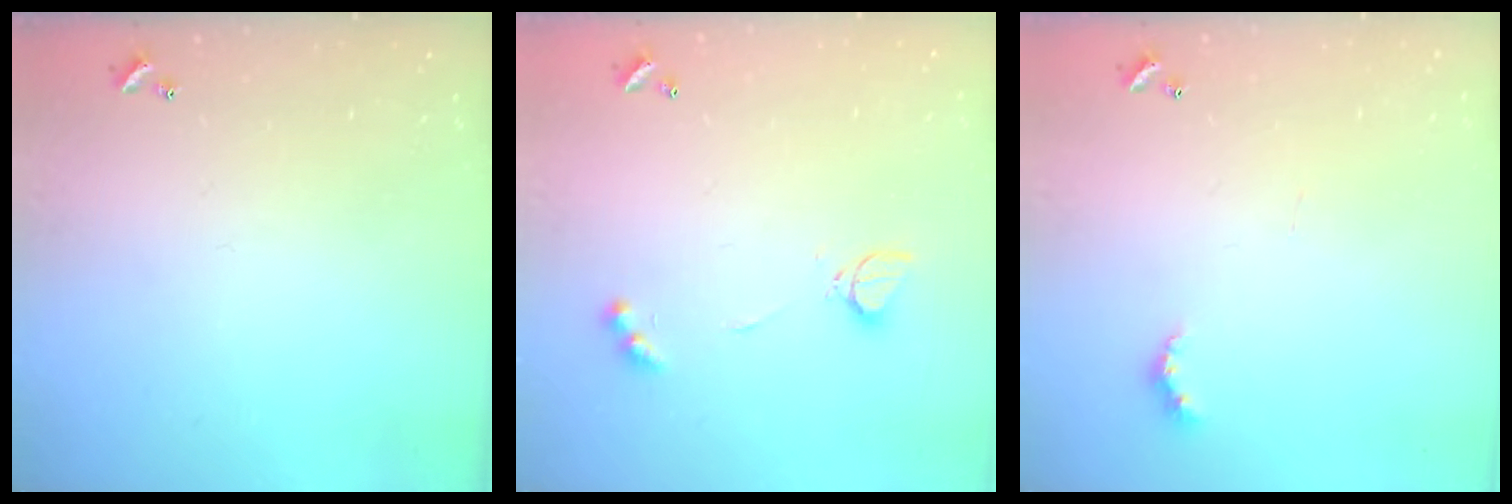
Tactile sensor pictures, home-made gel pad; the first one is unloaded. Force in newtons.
{"total": 4.4, "press": 4.3, "slide": 0.8}
{"total": 4.3, "press": 4.3, "slide": 0.7}